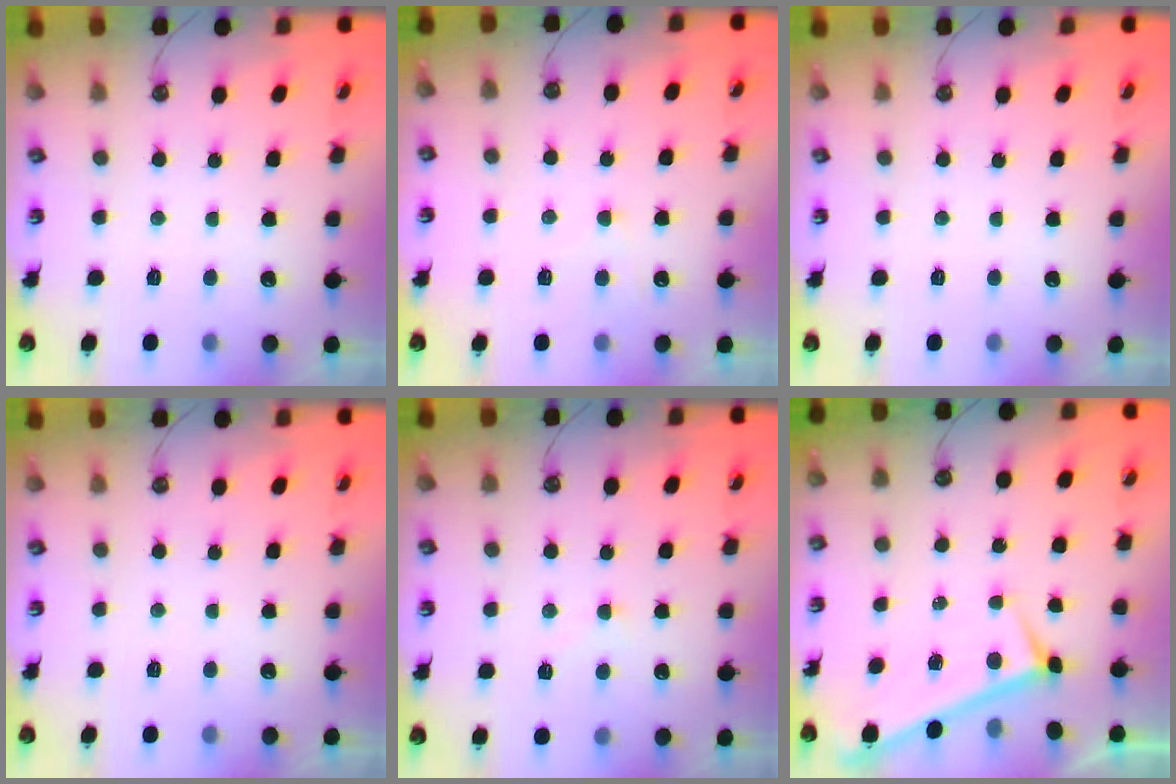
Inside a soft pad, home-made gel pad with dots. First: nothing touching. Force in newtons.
{"total": 4.5, "press": 4.5, "slide": 0.5}
{"total": 0.0}
{"total": 0.0}
{"total": 4.5, "press": 4.5, "slide": 0.3}
{"total": 0.0}